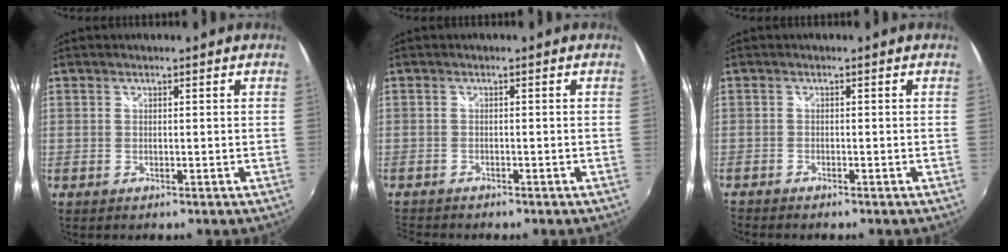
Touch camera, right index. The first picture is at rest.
{"total": 3.0, "force": [-2.9, 0.2, 0.6], "torque": [-0.028, -0.017, -0.055]}
{"total": 1.7, "force": [-1.7, -0.1, 0.3], "torque": [-0.018, -0.011, -0.035]}